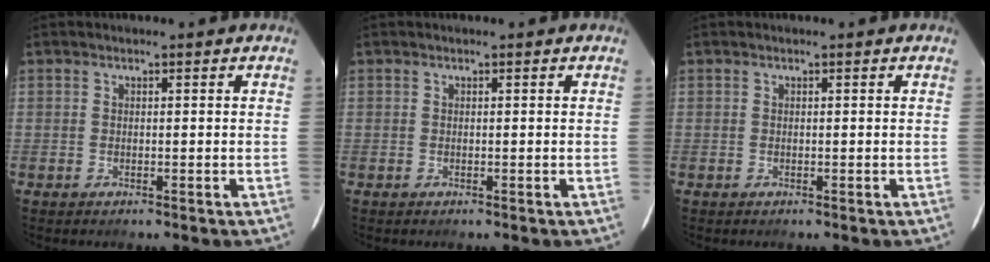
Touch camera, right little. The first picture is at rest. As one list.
[{"total": 0.0}, {"total": 0.0}]